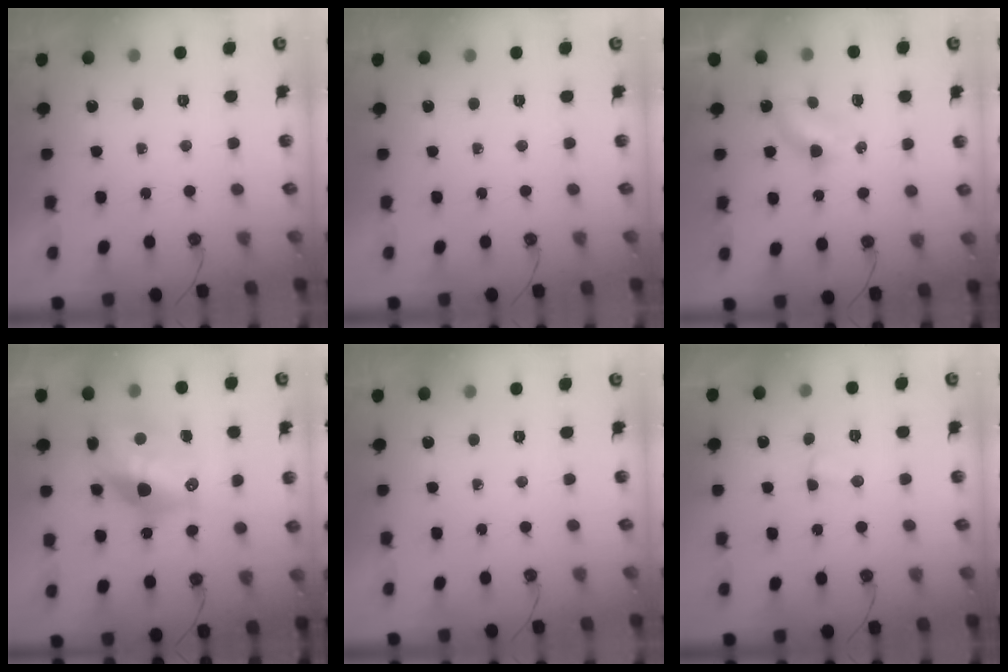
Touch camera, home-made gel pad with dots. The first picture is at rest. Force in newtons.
{"total": 0.0}
{"total": 3.8, "press": 3.7, "slide": 0.5}
{"total": 16.7, "press": 16.6, "slide": 1.8}
{"total": 0.0}
{"total": 2.7, "press": 2.7, "slide": 0.4}